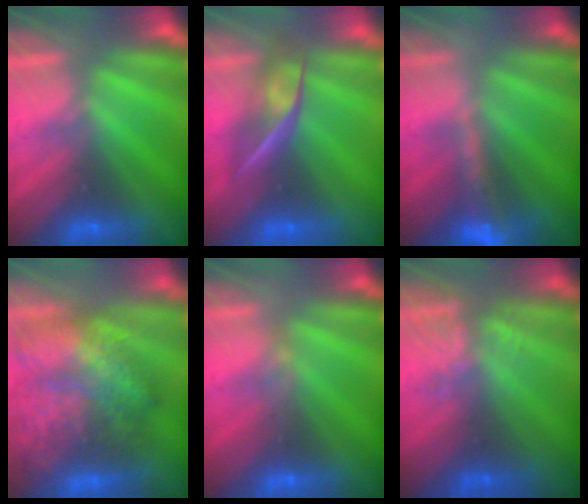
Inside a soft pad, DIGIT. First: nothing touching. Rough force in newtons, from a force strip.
{"total": 2.5}
{"total": 8.0}
{"total": 8.6}
{"total": 3.3}
{"total": 3.8}